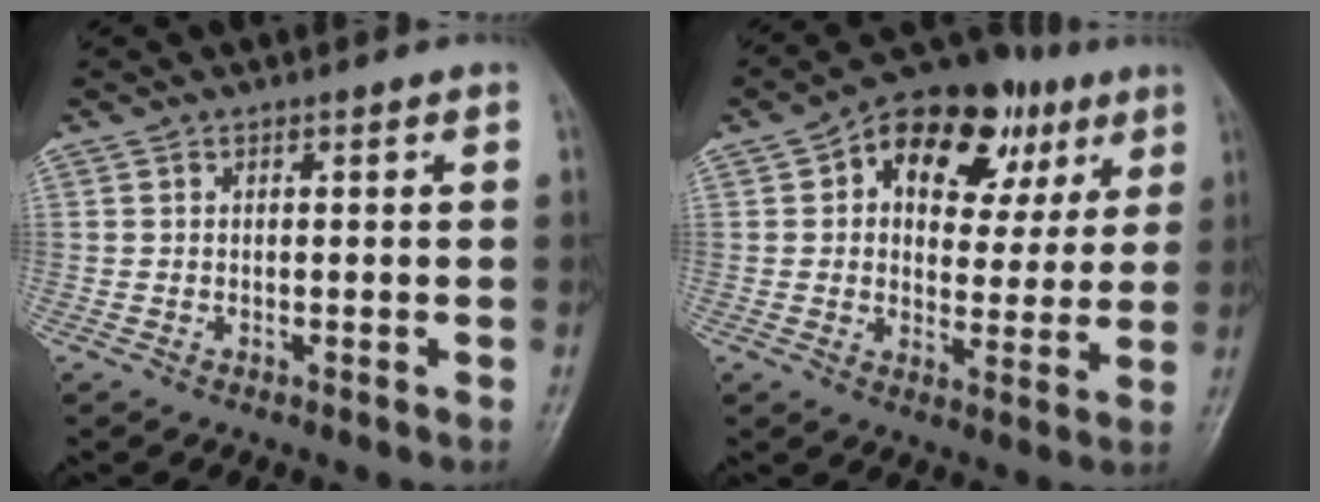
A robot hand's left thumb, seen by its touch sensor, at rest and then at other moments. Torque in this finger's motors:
{"motor_torque": [0.15, 0.16, 0.09, -0.17, 0.15]}